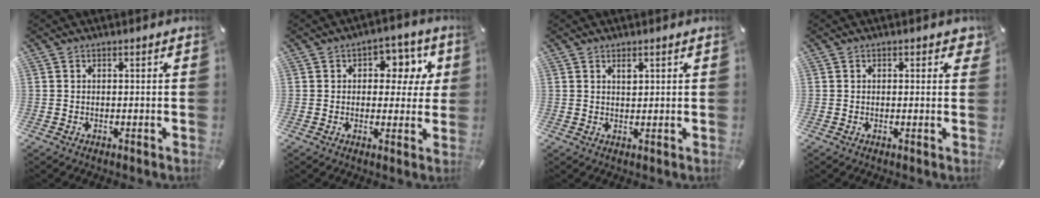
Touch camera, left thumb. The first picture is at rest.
{"total": 8.3, "force": [2.3, 6.3, 4.9], "torque": [-0.048, -0.009, 0.033]}
{"total": 1.7, "force": [1.0, 0.7, 1.1], "torque": [-0.016, -0.003, 0.017]}
{"total": 1.2, "force": [0.3, 0.9, 0.7], "torque": [-0.002, 0.000, 0.001]}